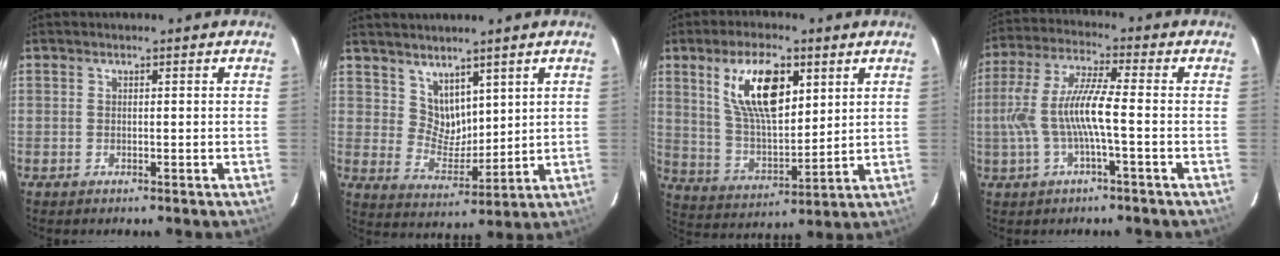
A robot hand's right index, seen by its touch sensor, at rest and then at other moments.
{"total": 6.8, "force": [4.9, 4.2, 2.2], "torque": [-0.030, -0.001, 0.103]}
{"total": 14.7, "force": [6.4, 6.4, 11.5], "torque": [-0.205, 0.011, 0.128]}
{"total": 10.4, "force": [-1.8, 1.2, 10.2], "torque": [-0.212, 0.005, -0.029]}